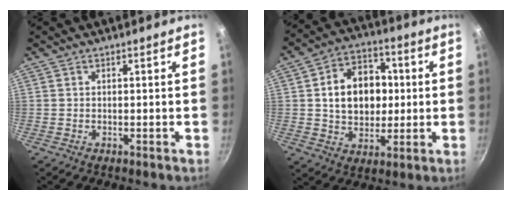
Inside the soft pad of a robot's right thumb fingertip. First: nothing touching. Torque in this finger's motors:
{"motor_torque": [-0.15, 0.55, 0.23, 0.23, 0.12]}